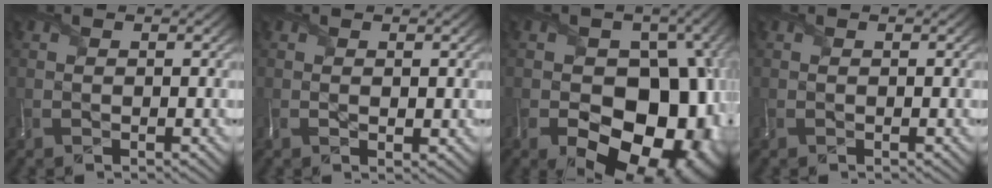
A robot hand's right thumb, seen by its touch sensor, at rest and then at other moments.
{"total": 1.4, "force": [0.1, 0.7, 1.2], "torque": [-0.025, -0.005, 0.003]}
{"total": 19.4, "force": [-5.1, 13.5, 12.9], "torque": [-0.149, -0.021, -0.065]}
{"total": 0.0}